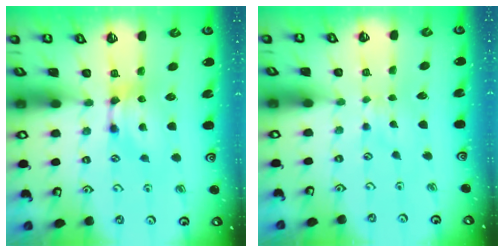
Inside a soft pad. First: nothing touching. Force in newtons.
{"total": 2.9, "press": 2.8, "slide": 0.6}